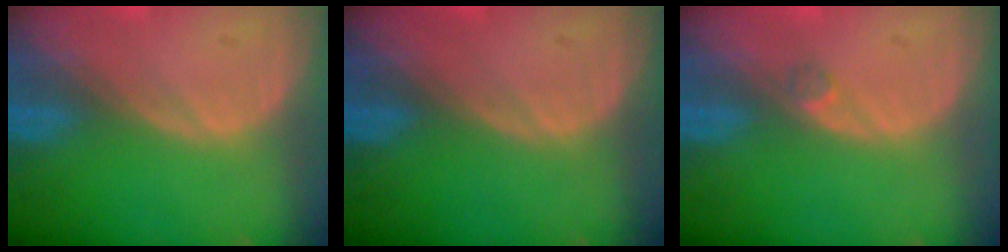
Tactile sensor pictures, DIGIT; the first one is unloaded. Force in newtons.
{"total": 0.0}
{"total": 1.2, "press": 1.0, "slide": 0.7}